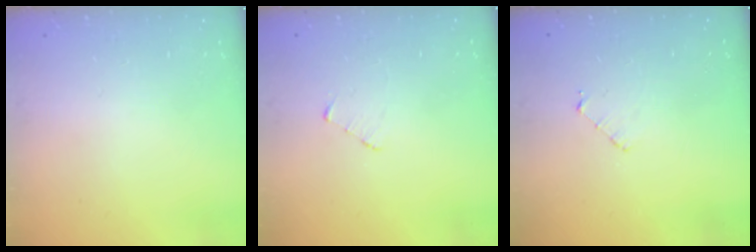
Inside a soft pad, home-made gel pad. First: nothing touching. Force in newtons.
{"total": 2.7, "press": 2.7, "slide": 0.3}
{"total": 3.5, "press": 3.5, "slide": 0.3}